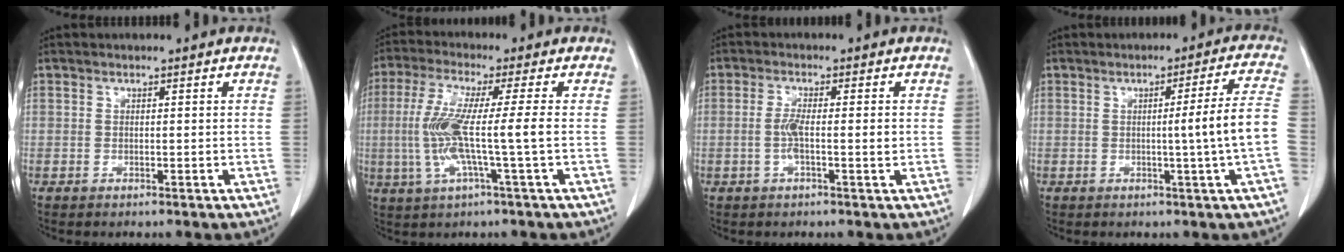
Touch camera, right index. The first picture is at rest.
{"total": 9.7, "force": [-0.9, -0.6, 9.7], "torque": [-0.206, -0.004, -0.022]}
{"total": 3.8, "force": [-0.5, 0.4, 3.7], "torque": [-0.073, 0.000, -0.011]}
{"total": 7.7, "force": [-1.1, -1.8, 7.4], "torque": [-0.098, 0.000, -0.015]}